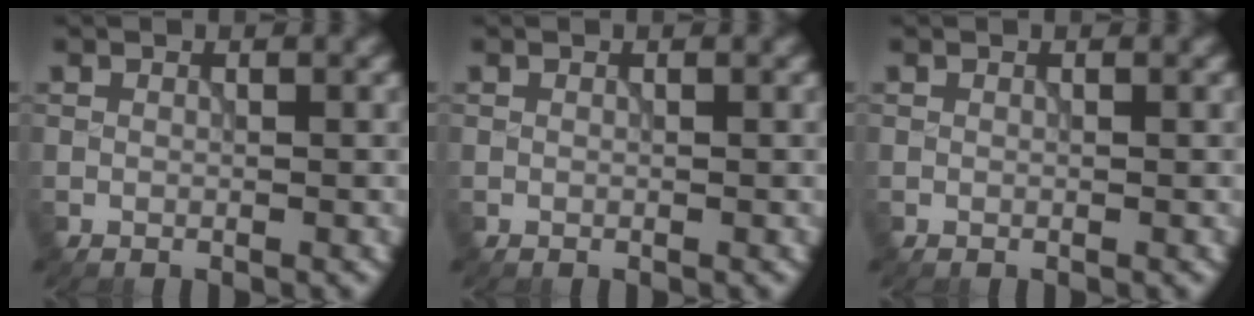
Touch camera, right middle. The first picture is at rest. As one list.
[{"total": 0.0}, {"total": 0.0}]